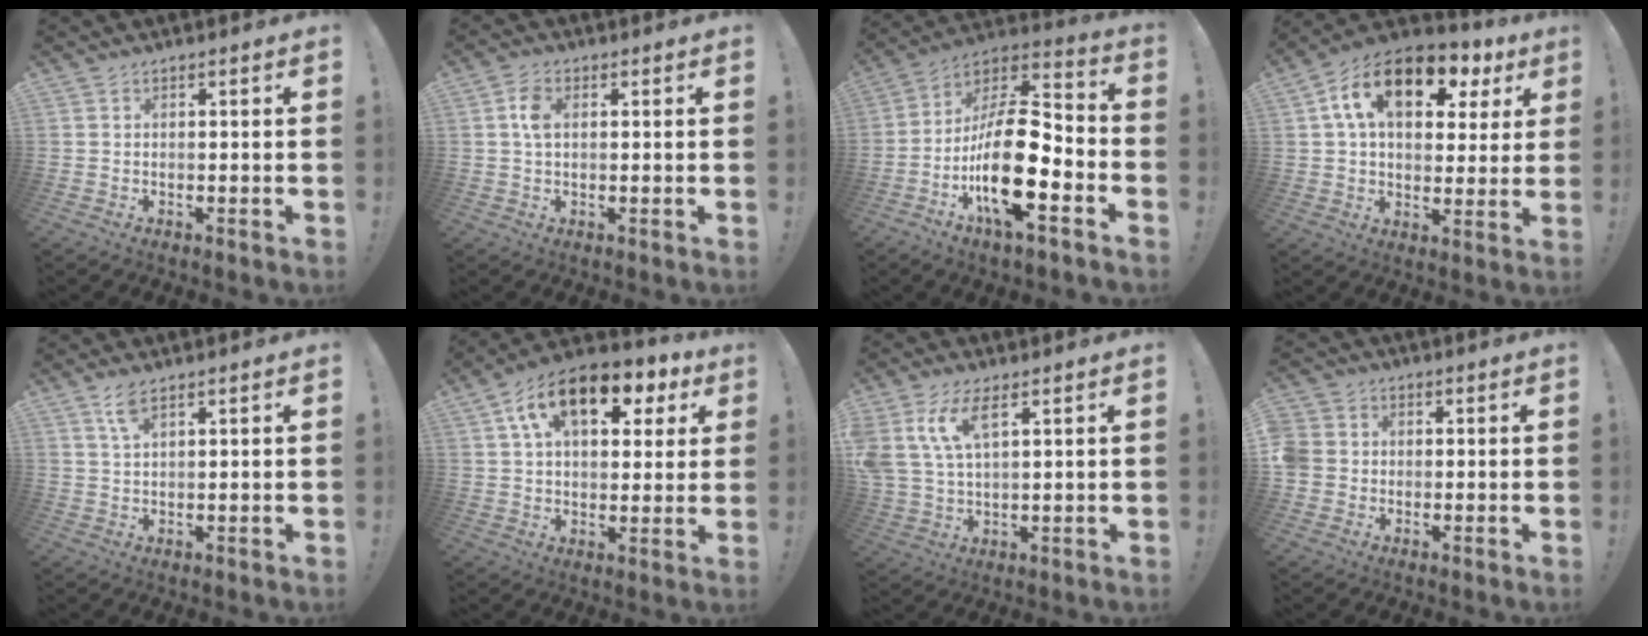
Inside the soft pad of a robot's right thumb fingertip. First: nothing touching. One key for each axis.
{"total": 5.1, "fx": 0.9, "fy": 2.9, "fz": 4.0, "tx": -0.074, "ty": 0.002, "tz": 0.013}
{"total": 22.6, "fx": -6.9, "fy": 8.6, "fz": 19.8, "tx": -0.376, "ty": 0.035, "tz": -0.110}
{"total": 17.4, "fx": 7.4, "fy": 10.2, "fz": 12.1, "tx": -0.198, "ty": -0.019, "tz": 0.128}
{"total": 4.3, "fx": 2.5, "fy": 1.2, "fz": 3.2, "tx": -0.068, "ty": 0.000, "tz": 0.045}
{"total": 16.1, "fx": 6.9, "fy": 9.4, "fz": 11.1, "tx": -0.178, "ty": -0.018, "tz": 0.123}
{"total": 10.7, "fx": 5.4, "fy": 5.2, "fz": 7.7, "tx": -0.174, "ty": -0.010, "tz": 0.101}
{"total": 5.4, "fx": -0.2, "fy": 5.0, "fz": 2.0, "tx": -0.054, "ty": 0.011, "tz": -0.001}